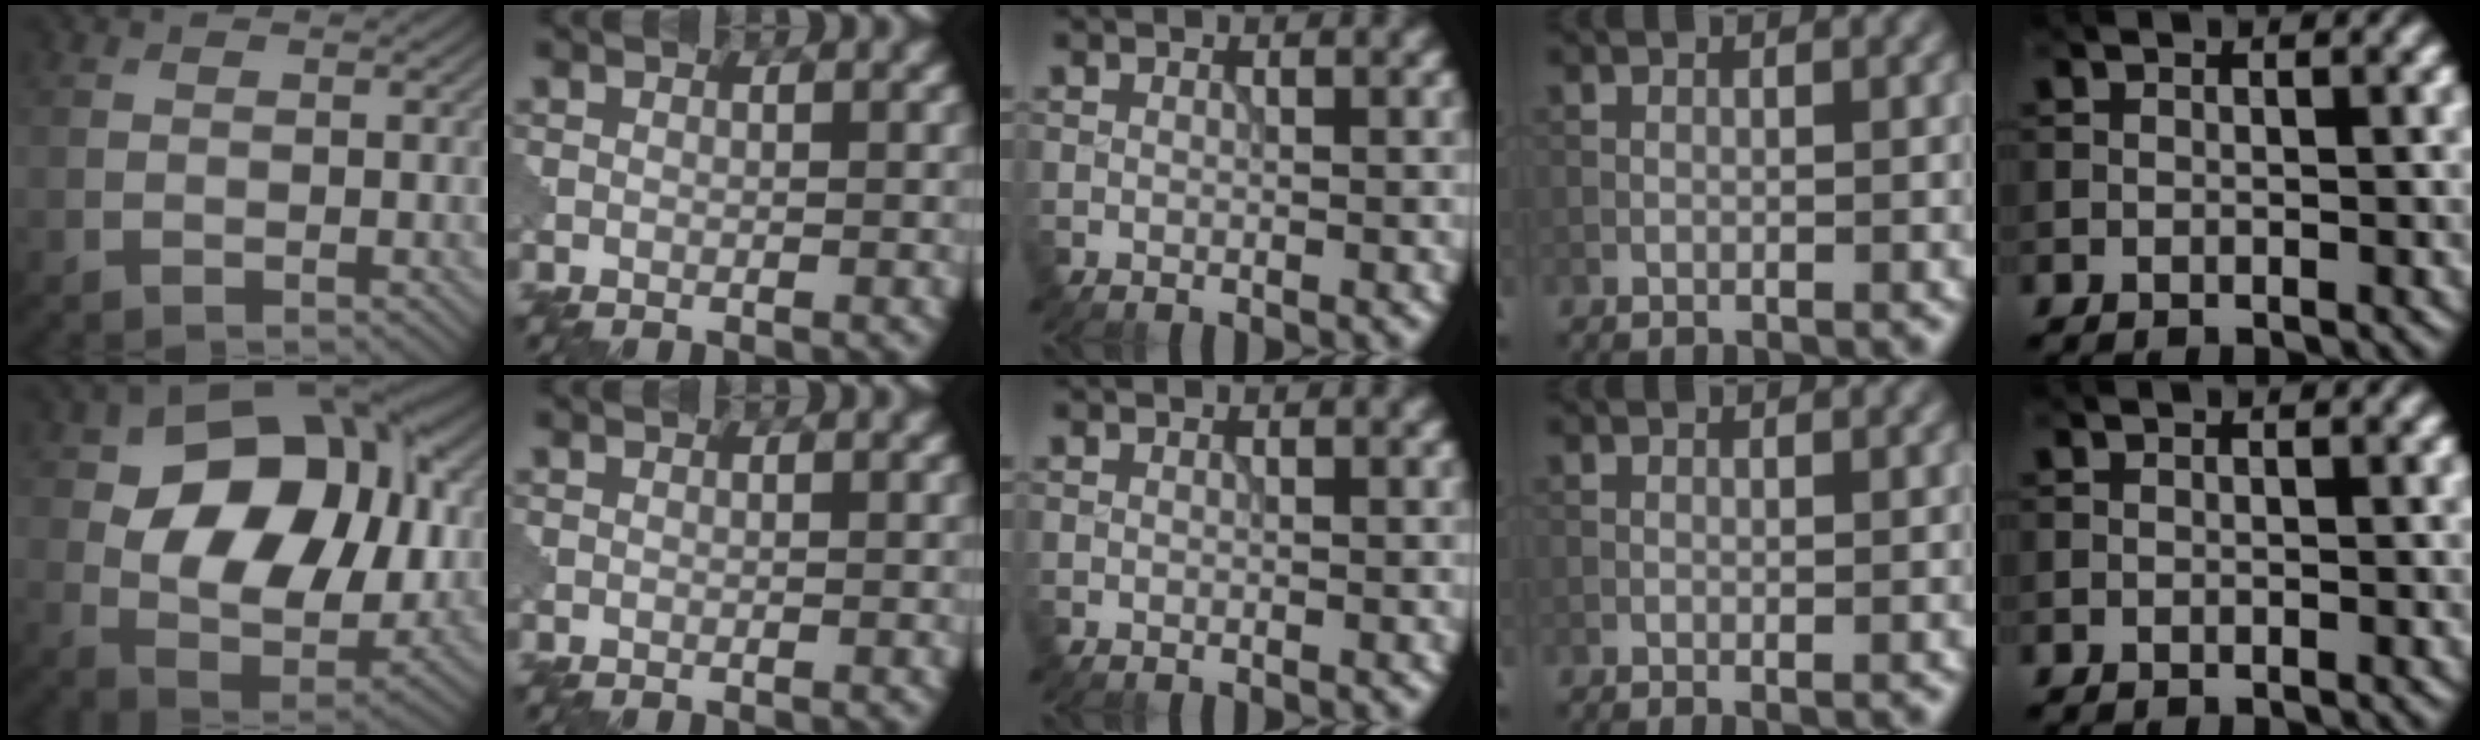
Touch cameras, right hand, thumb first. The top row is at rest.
{"thumb": {"total": 15.8, "force": [2.8, 10.3, 11.7], "torque": [-0.195, 0.000, 0.051]}}